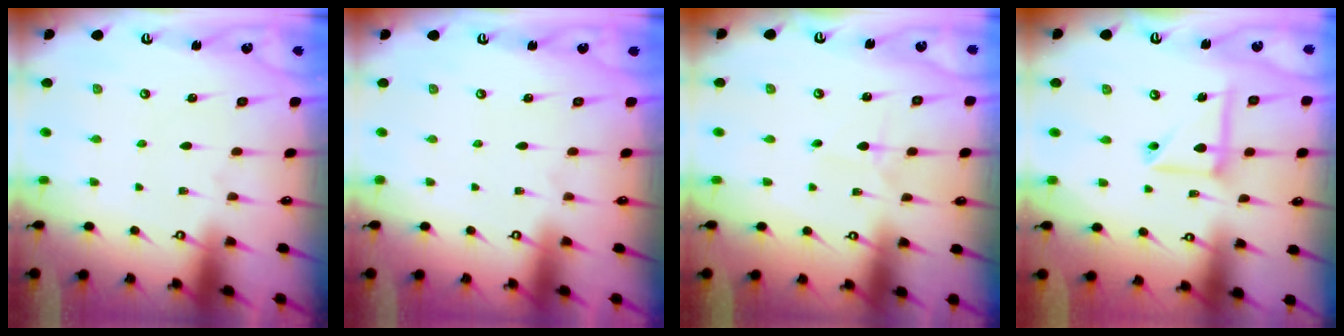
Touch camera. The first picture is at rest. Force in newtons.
{"total": 0.0}
{"total": 1.4, "press": 1.4, "slide": 0.2}
{"total": 10.7, "press": 10.6, "slide": 1.1}